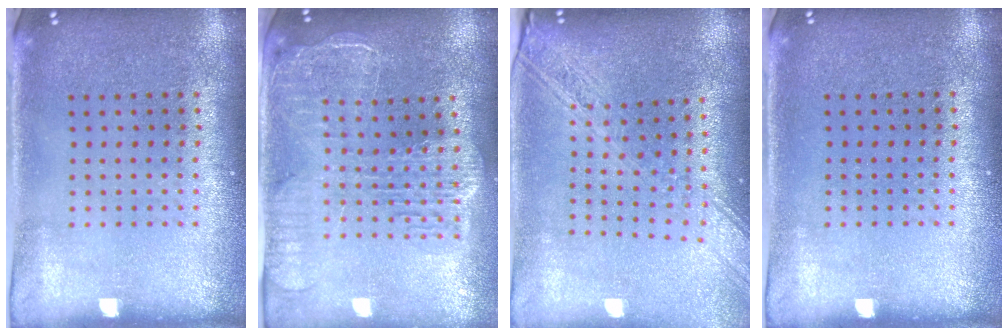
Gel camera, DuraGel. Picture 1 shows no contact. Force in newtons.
{"total": 2.5, "press": 2.2, "slide": 1.3}
{"total": 2.3, "press": 1.9, "slide": 1.3}
{"total": 0.0}